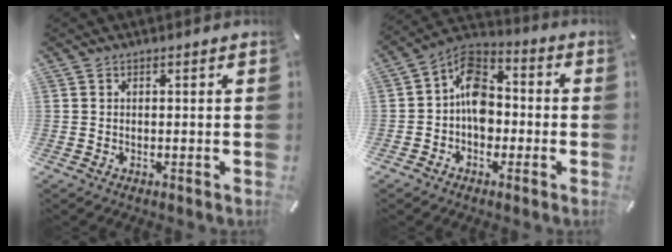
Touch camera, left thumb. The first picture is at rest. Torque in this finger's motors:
{"motor_torque": [-0.11, 0.96, 0.76, -0.01, 0.26]}